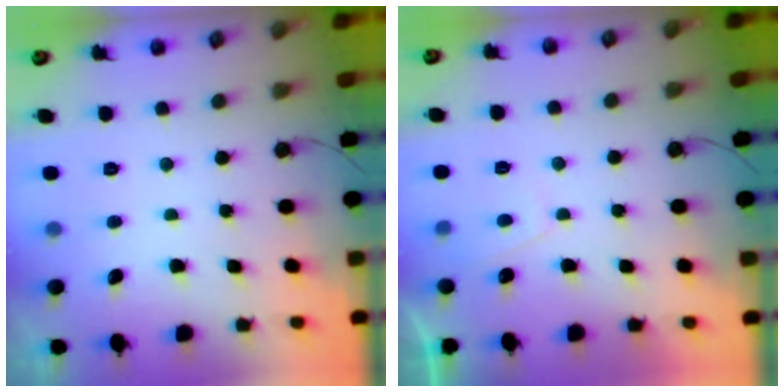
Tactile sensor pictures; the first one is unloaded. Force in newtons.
{"total": 1.3, "press": 1.1, "slide": 0.6}